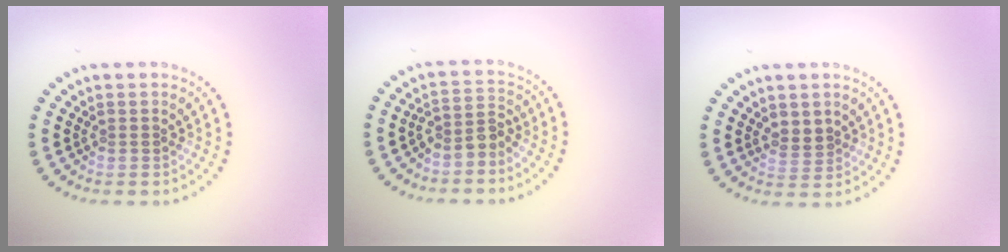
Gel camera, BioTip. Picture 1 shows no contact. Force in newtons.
{"total": 2.1, "press": 1.6, "slide": 1.4}
{"total": 1.8, "press": 1.7, "slide": 0.8}